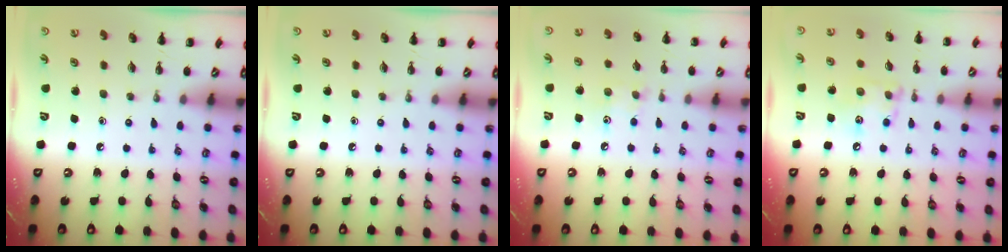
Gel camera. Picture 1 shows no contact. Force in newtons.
{"total": 0.0}
{"total": 6.4, "press": 6.2, "slide": 1.6}
{"total": 8.8, "press": 8.8, "slide": 0.4}